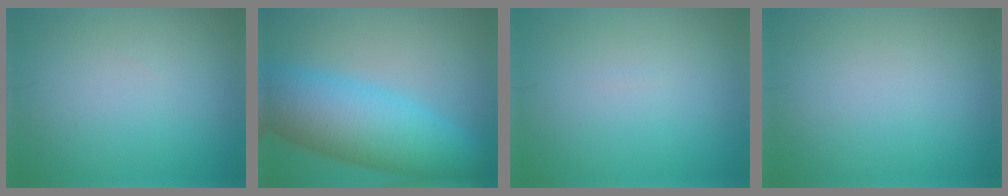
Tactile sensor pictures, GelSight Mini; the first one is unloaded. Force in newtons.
{"total": 10.3, "press": 10.3, "slide": 0.2}
{"total": 0.0}
{"total": 0.0}